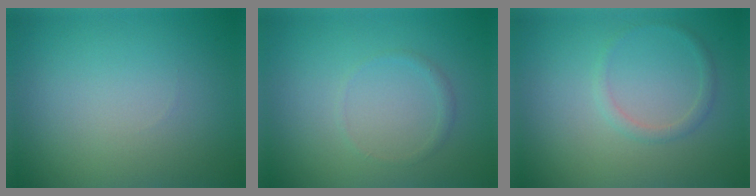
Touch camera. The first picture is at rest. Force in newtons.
{"total": 0.7, "press": 0.7, "slide": 0.0}
{"total": 1.2, "press": 1.2, "slide": 0.2}